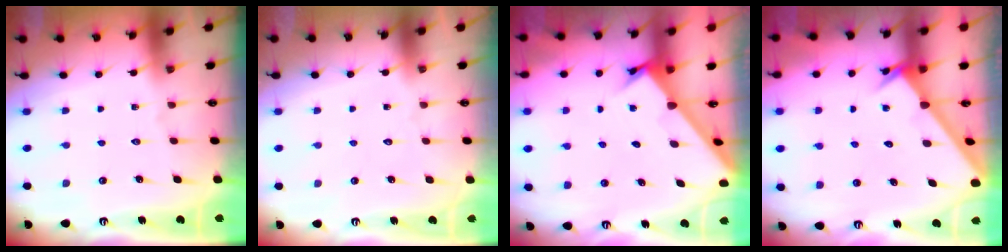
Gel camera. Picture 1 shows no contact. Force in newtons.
{"total": 1.7, "press": 1.7, "slide": 0.1}
{"total": 1.9, "press": 1.9, "slide": 0.1}
{"total": 2.6, "press": 2.6, "slide": 0.1}